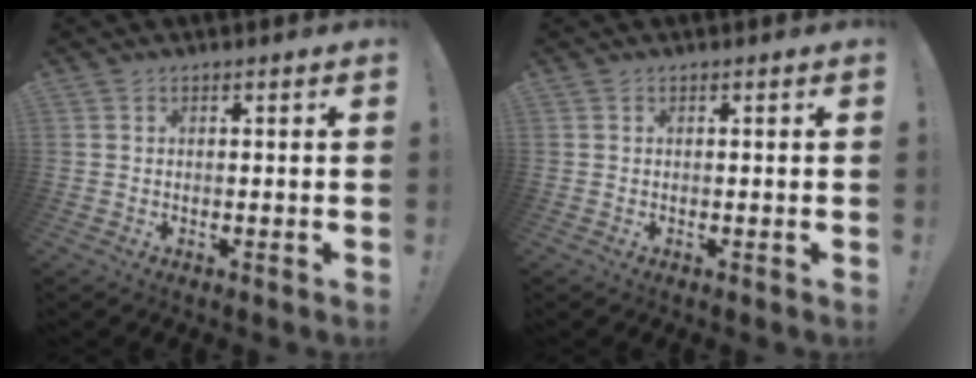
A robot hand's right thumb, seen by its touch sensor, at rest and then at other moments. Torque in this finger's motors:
{"motor_torque": [0.00, 0.00, 0.01, -0.01, 0.00]}